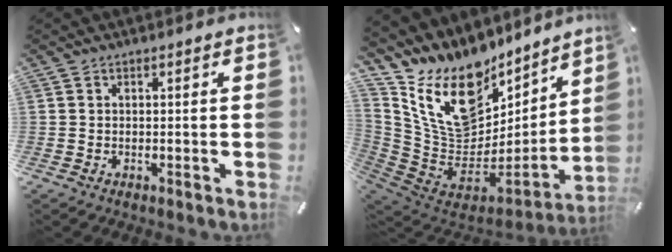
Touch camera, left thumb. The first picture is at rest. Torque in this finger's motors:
{"motor_torque": [3.75, 1.26, 0.91, -1.86, 0.58]}